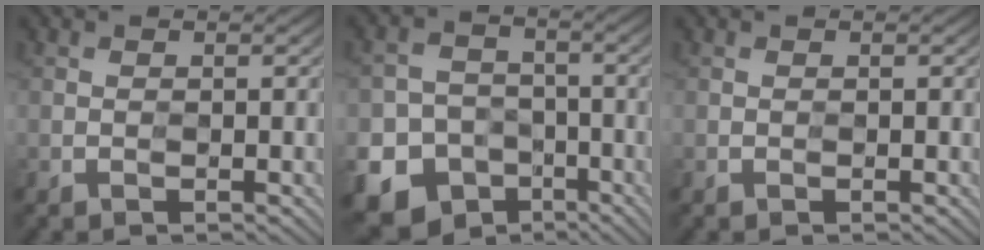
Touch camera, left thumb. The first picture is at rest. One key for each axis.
{"total": 13.5, "fx": -7.1, "fy": 11.0, "fz": 3.6, "tx": -0.100, "ty": -0.050, "tz": -0.130}
{"total": 0.0}